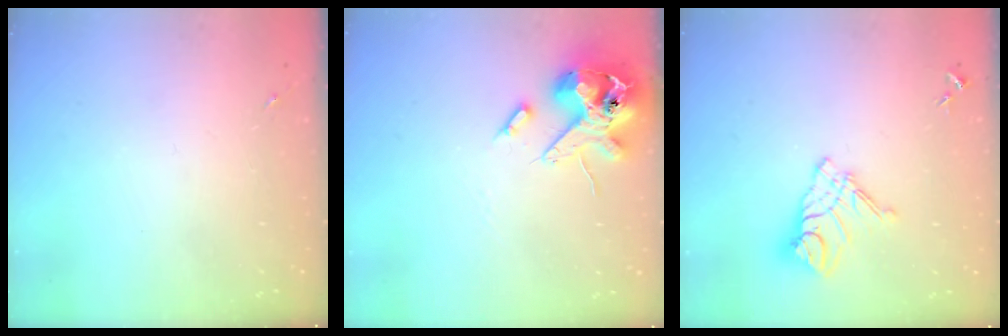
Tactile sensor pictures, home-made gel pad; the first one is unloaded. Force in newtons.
{"total": 13.7, "press": 13.5, "slide": 2.3}
{"total": 12.6, "press": 12.5, "slide": 1.3}